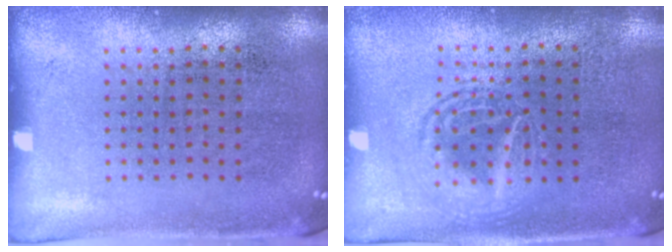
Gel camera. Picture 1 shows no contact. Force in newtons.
{"total": 2.6, "press": 2.6, "slide": 0.3}